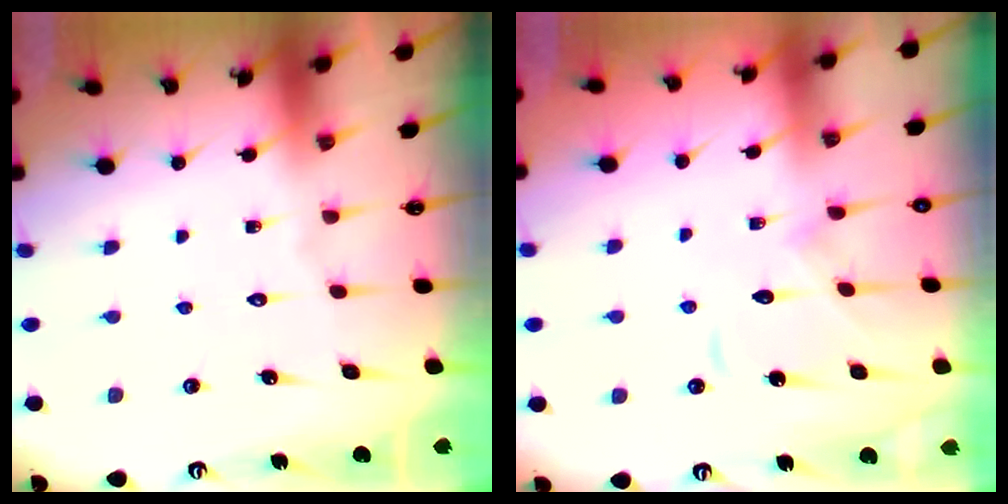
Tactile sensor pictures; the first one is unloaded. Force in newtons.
{"total": 8.7, "press": 8.6, "slide": 0.2}